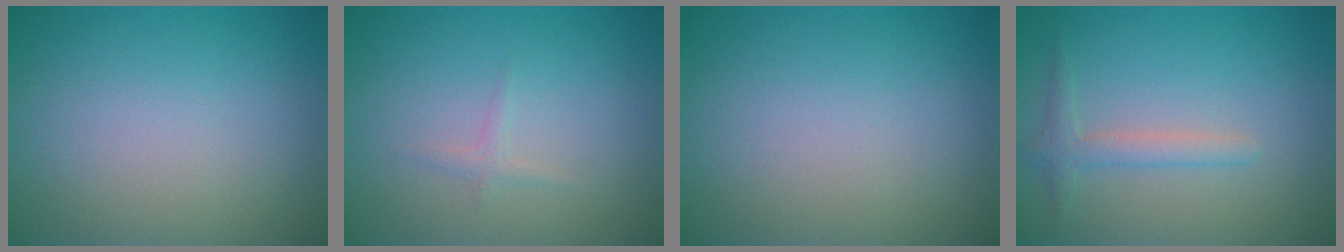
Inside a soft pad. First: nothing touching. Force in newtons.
{"total": 0.8, "press": 0.8, "slide": 0.0}
{"total": 0.0}
{"total": 1.9, "press": 1.9, "slide": 0.0}